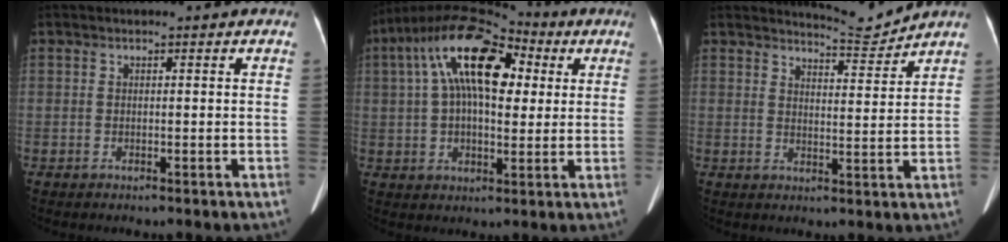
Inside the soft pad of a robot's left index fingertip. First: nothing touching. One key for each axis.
{"total": 16.8, "fx": 5.0, "fy": 7.5, "fz": 14.1, "tx": -0.274, "ty": 0.058, "tz": 0.080}
{"total": 4.6, "fx": 4.5, "fy": -0.9, "fz": -0.6, "tx": -0.002, "ty": -0.024, "tz": 0.071}